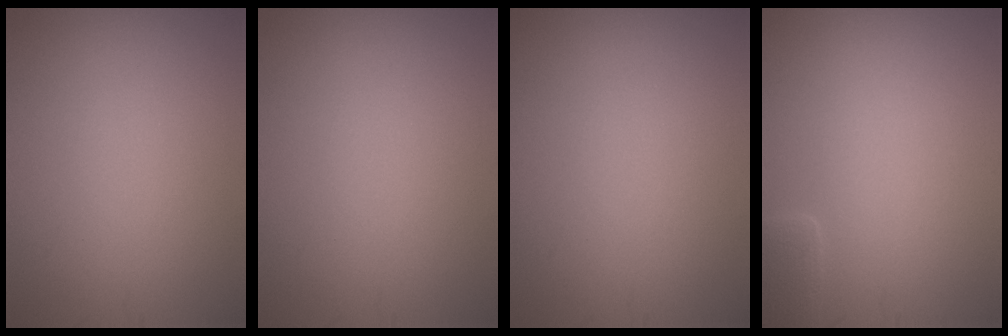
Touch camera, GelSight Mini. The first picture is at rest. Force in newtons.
{"total": 0.0}
{"total": 0.0}
{"total": 1.4, "press": 1.4, "slide": 0.1}